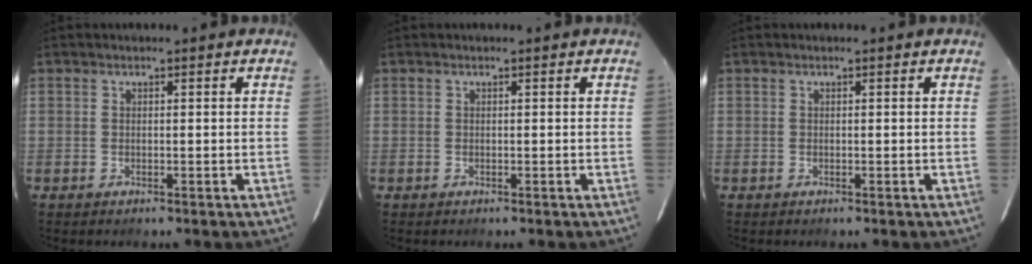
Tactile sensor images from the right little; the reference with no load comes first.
{"total": 0.0}
{"total": 0.0}